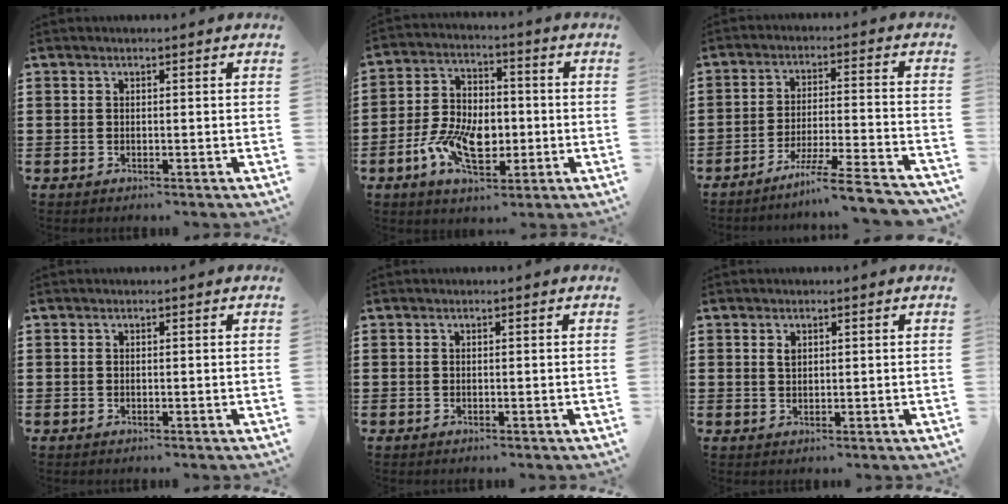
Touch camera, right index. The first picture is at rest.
{"total": 9.8, "force": [-2.7, 6.1, 7.2], "torque": [-0.149, 0.006, -0.052]}
{"total": 7.6, "force": [-6.5, -0.5, 4.0], "torque": [-0.076, -0.011, -0.126]}
{"total": 0.0}
{"total": 0.0}
{"total": 1.2, "force": [0.6, 0.7, 0.8], "torque": [-0.018, 0.004, 0.011]}